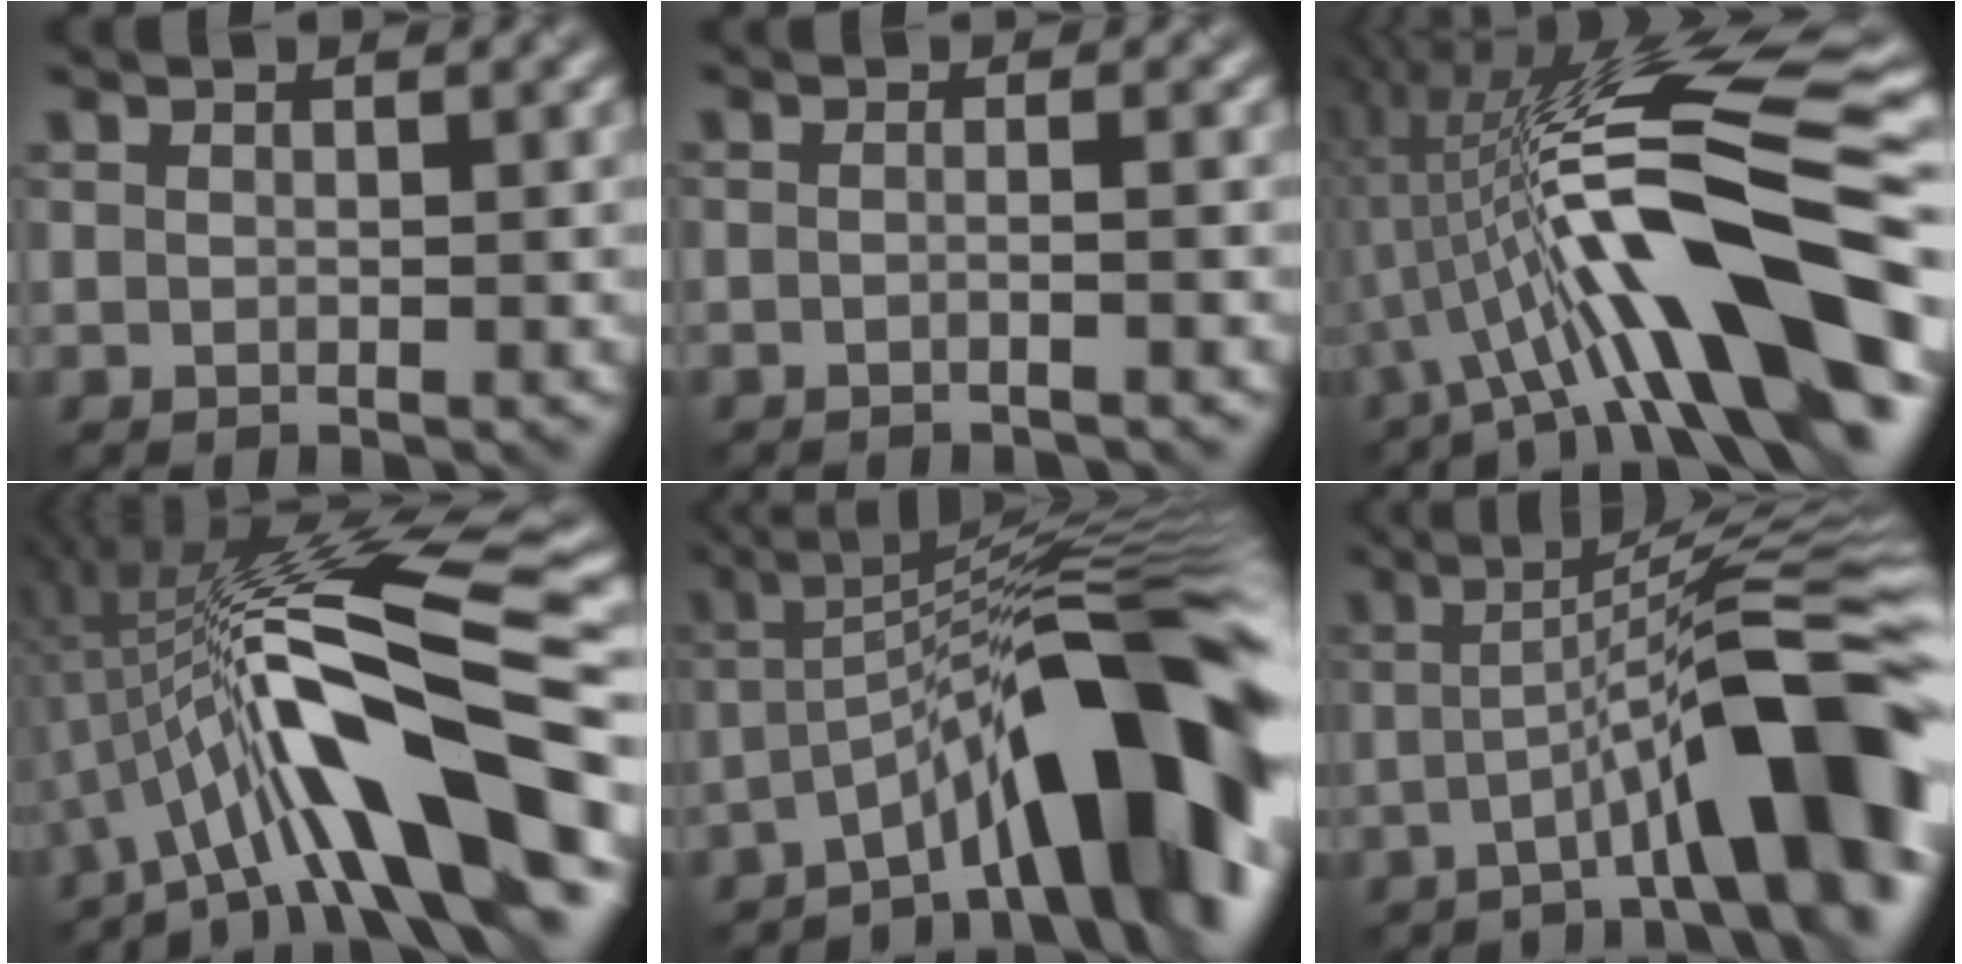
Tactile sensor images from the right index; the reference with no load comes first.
{"total": 1.2, "force": [-0.9, 0.3, 0.8], "torque": [-0.007, -0.010, -0.028]}
{"total": 14.1, "force": [-3.2, 3.2, 13.4], "torque": [-0.215, 0.033, -0.057]}
{"total": 13.4, "force": [-3.6, 3.1, 12.6], "torque": [-0.204, 0.028, -0.067]}
{"total": 12.3, "force": [-5.3, 3.1, 10.6], "torque": [-0.136, 0.020, -0.090]}
{"total": 10.8, "force": [-3.6, 1.8, 10.0], "torque": [-0.127, 0.022, -0.064]}